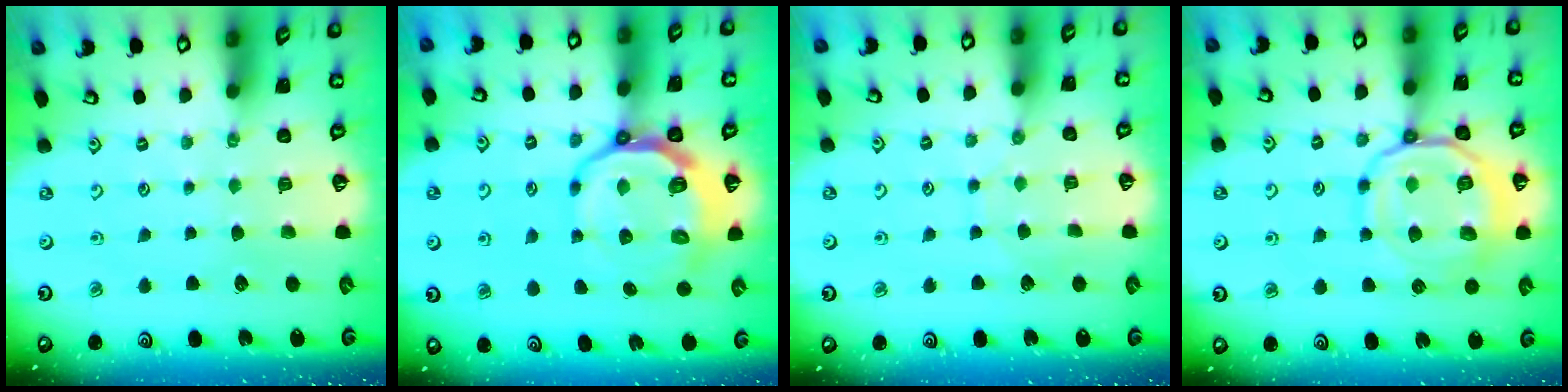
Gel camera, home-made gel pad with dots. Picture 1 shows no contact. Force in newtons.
{"total": 11.9, "press": 11.4, "slide": 3.3}
{"total": 5.0, "press": 5.0, "slide": 0.5}
{"total": 15.3, "press": 15.3, "slide": 1.4}